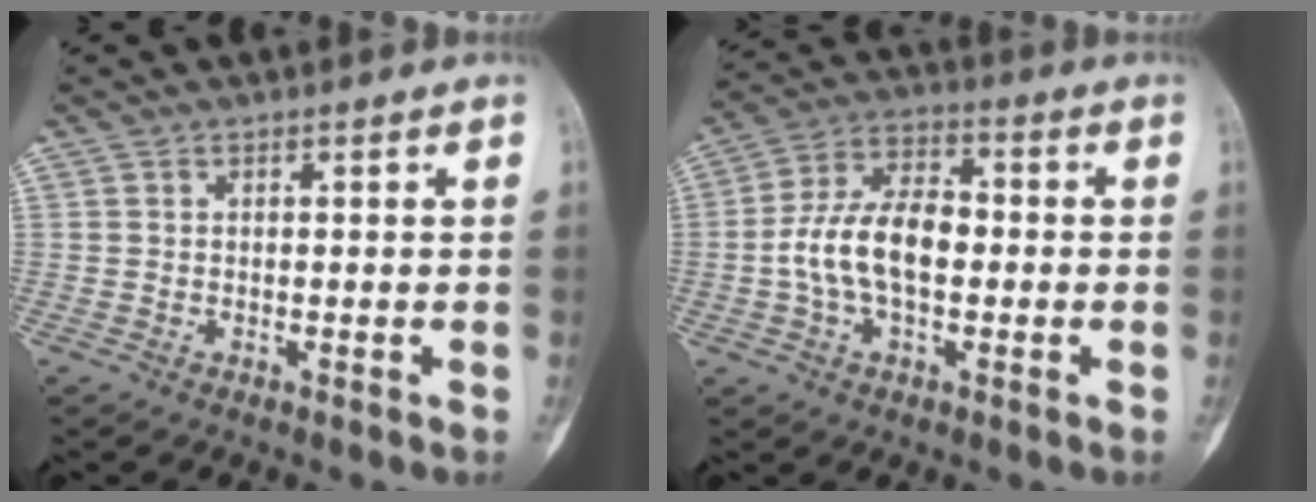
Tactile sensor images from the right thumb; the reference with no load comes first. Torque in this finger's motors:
{"motor_torque": [1.92, 1.81, 1.24, -0.73, 0.14]}